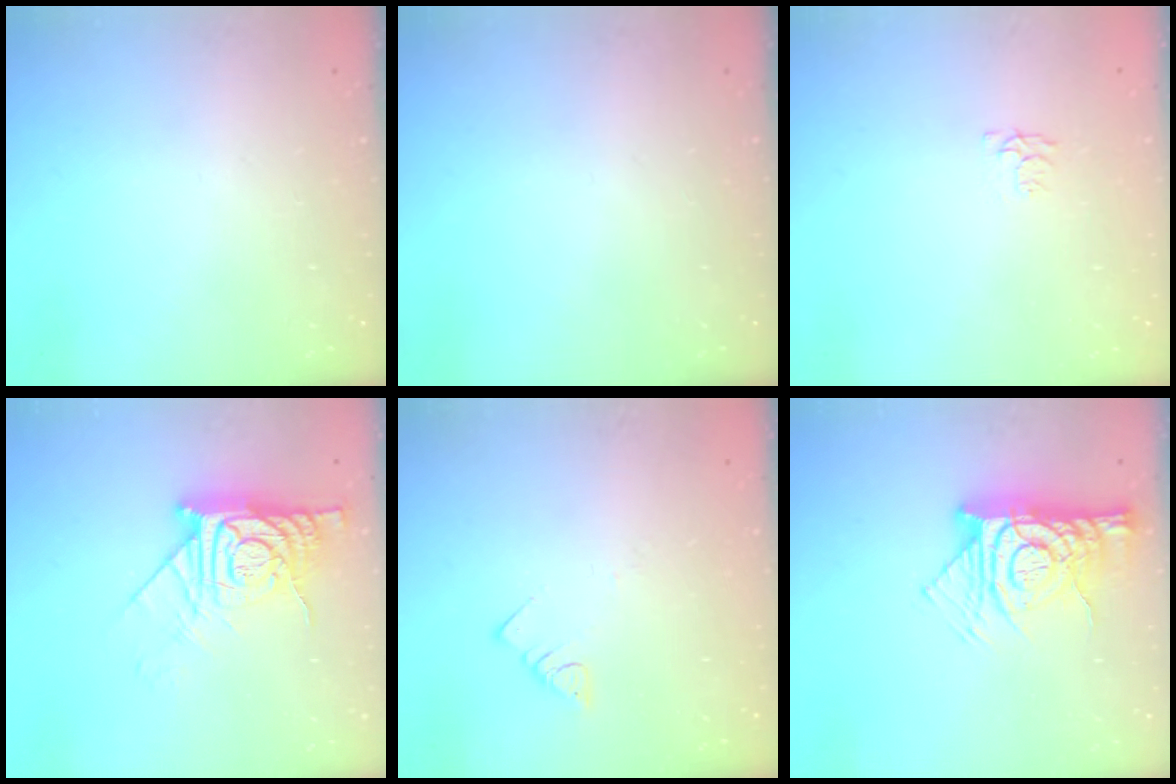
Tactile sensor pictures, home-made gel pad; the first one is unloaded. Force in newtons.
{"total": 0.0}
{"total": 4.5, "press": 4.4, "slide": 0.6}
{"total": 14.3, "press": 14.2, "slide": 1.6}
{"total": 3.0, "press": 3.0, "slide": 0.1}
{"total": 12.2, "press": 12.1, "slide": 1.4}